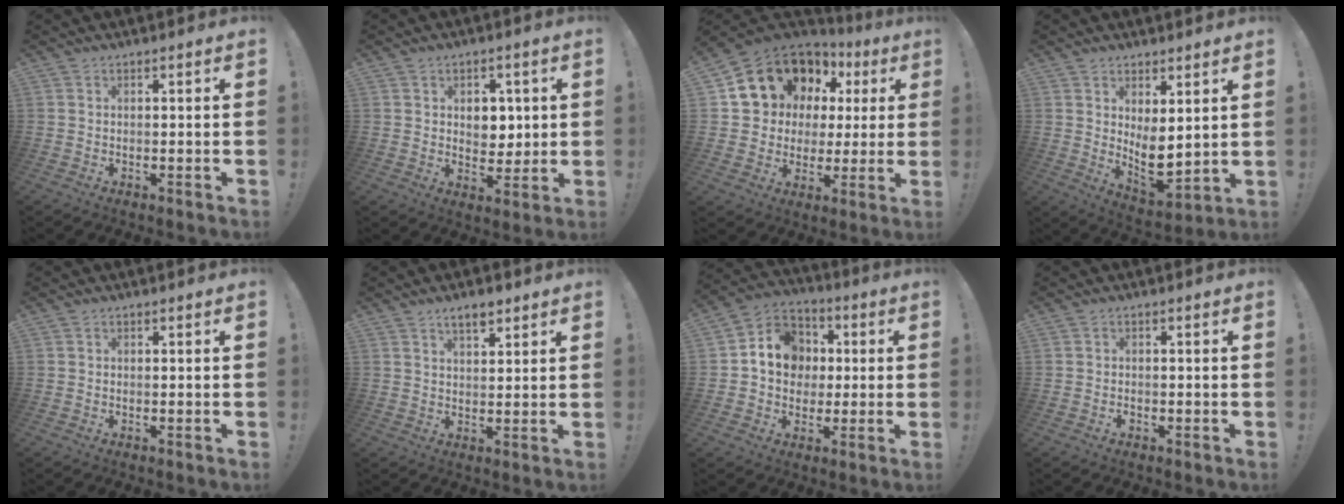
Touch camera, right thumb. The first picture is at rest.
{"total": 6.7, "force": [1.8, 5.6, 3.3], "torque": [-0.032, -0.008, 0.033]}
{"total": 14.6, "force": [8.4, 10.8, 5.0], "torque": [-0.080, -0.055, 0.179]}
{"total": 8.2, "force": [2.8, 4.1, 6.5], "torque": [-0.082, -0.045, 0.060]}
{"total": 0.0}
{"total": 4.7, "force": [3.3, 2.0, 2.6], "torque": [-0.036, -0.015, 0.057]}
{"total": 12.5, "force": [1.3, 11.2, 5.5], "torque": [-0.070, 0.009, 0.034]}
{"total": 0.7, "force": [-0.6, 0.3, 0.2], "torque": [-0.001, 0.001, -0.011]}